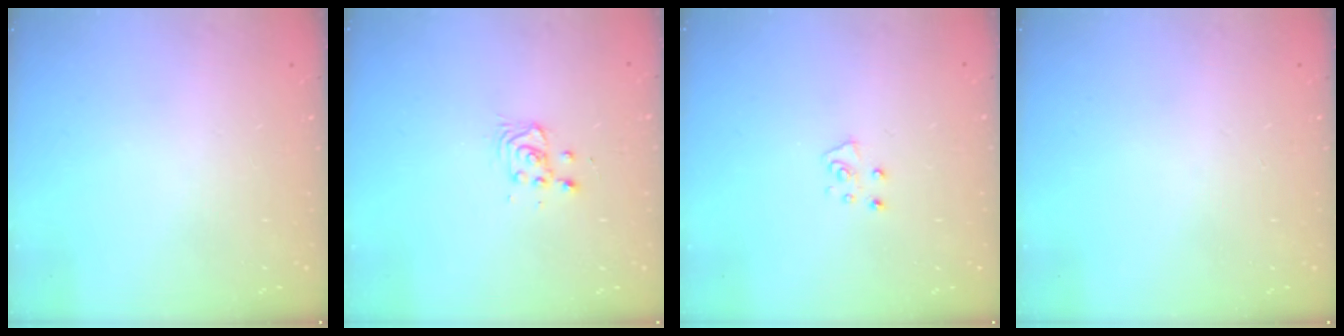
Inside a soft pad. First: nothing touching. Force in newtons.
{"total": 3.3, "press": 3.3, "slide": 0.2}
{"total": 5.3, "press": 5.3, "slide": 0.5}
{"total": 0.0}